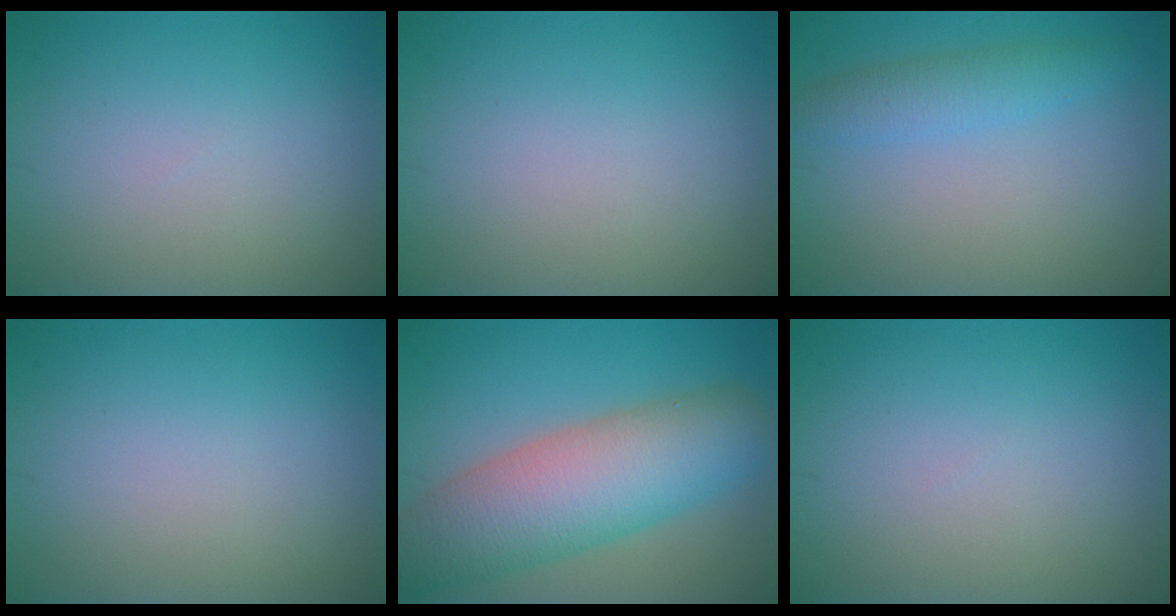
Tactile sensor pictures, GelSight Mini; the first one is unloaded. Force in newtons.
{"total": 0.0}
{"total": 2.6, "press": 2.6, "slide": 0.0}
{"total": 0.0}
{"total": 9.6, "press": 9.6, "slide": 0.4}
{"total": 0.0}